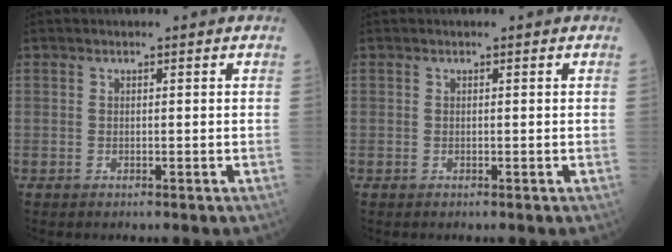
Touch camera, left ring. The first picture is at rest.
{"total": 0.0}